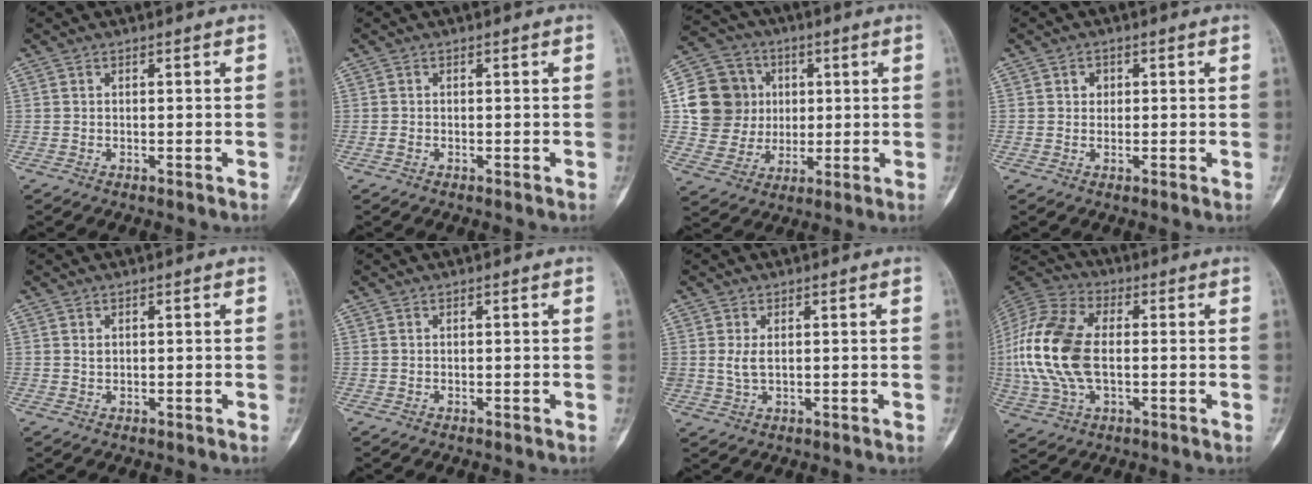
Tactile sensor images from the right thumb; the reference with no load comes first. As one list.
[{"total": 0.6, "force": [-0.3, 0.4, 0.3], "torque": [-0.012, -0.001, -0.007]}, {"total": 14.5, "force": [2.2, 13.5, 4.8], "torque": [-0.059, 0.013, 0.046]}, {"total": 1.8, "force": [0.4, 1.6, 0.8], "torque": [-0.003, 0.001, 0.004]}, {"total": 0.9, "force": [0.3, 0.7, 0.5], "torque": [-0.005, 0.001, 0.008]}, {"total": 0.0}, {"total": 2.6, "force": [0.5, 1.4, 2.1], "torque": [-0.045, -0.003, 0.018]}, {"total": 18.8, "force": [-0.4, 10.9, 15.3], "torque": [-0.340, 0.013, -0.006]}]